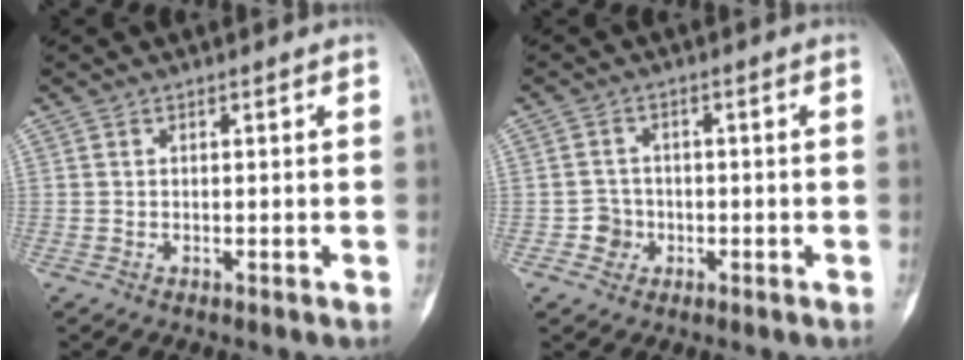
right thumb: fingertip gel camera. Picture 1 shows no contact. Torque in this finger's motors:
{"motor_torque": [0.17, 0.06, 0.22, 0.01, 0.05]}